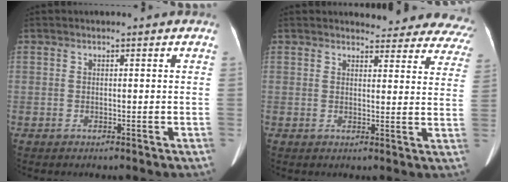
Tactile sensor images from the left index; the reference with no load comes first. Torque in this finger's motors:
{"motor_torque": [-0.68, -0.38, -0.39, -0.08]}